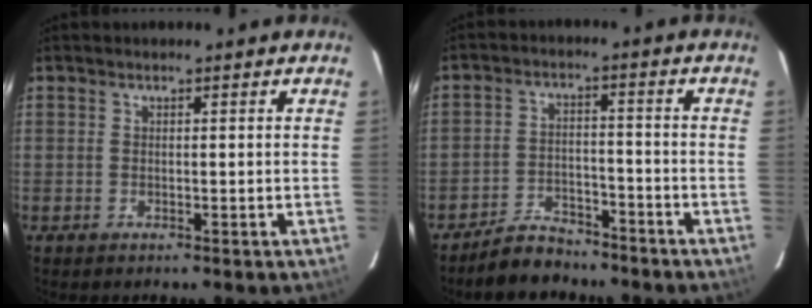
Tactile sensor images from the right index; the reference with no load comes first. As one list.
[{"total": 7.3, "force": [-6.3, 3.3, 1.6], "torque": [-0.058, 0.013, -0.097]}]